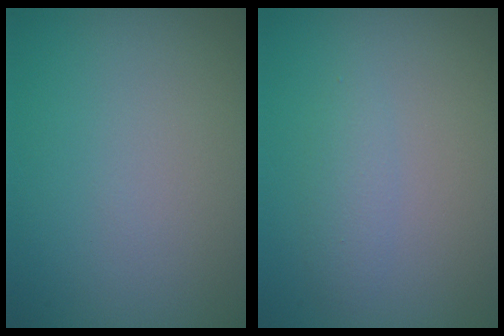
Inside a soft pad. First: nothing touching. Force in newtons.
{"total": 1.4, "press": 1.4, "slide": 0.1}